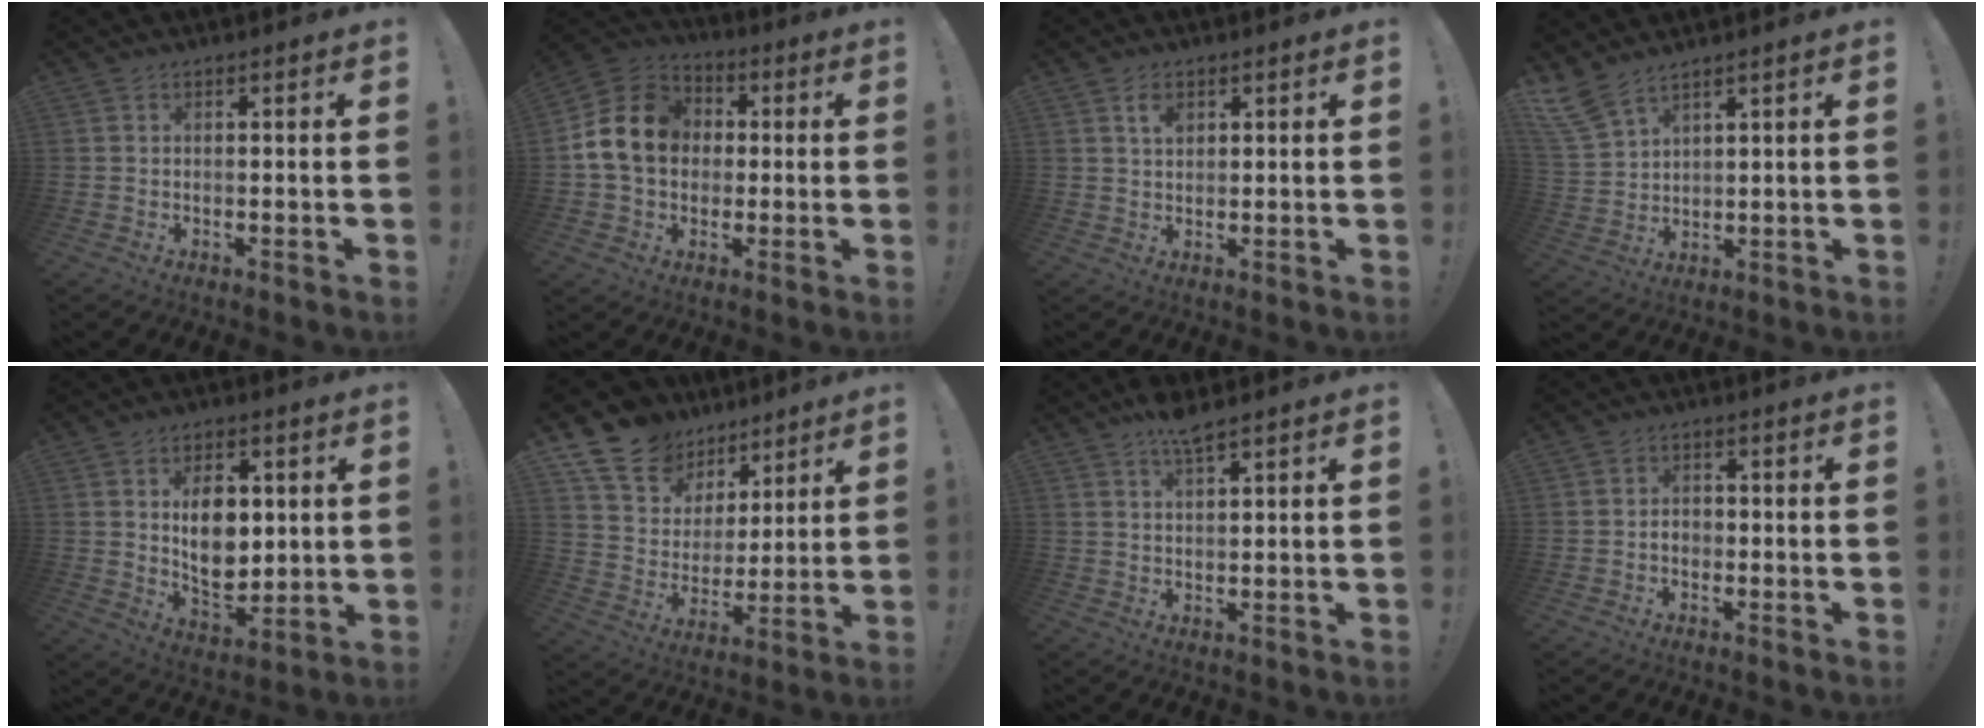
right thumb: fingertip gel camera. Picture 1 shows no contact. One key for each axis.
{"total": 15.5, "fx": 1.6, "fy": 12.6, "fz": 8.9, "tx": -0.146, "ty": 0.012, "tz": 0.036}
{"total": 3.6, "fx": 1.7, "fy": 2.1, "fz": 2.4, "tx": -0.030, "ty": -0.005, "tz": 0.026}
{"total": 7.2, "fx": 5.9, "fy": 2.5, "fz": 3.3, "tx": -0.072, "ty": -0.029, "tz": 0.118}
{"total": 11.8, "fx": 2.9, "fy": 8.4, "fz": 7.7, "tx": -0.107, "ty": -0.019, "tz": 0.053}
{"total": 14.9, "fx": 10.3, "fy": 10.1, "fz": 3.8, "tx": -0.070, "ty": -0.072, "tz": 0.206}
{"total": 5.1, "fx": 3.9, "fy": 0.9, "fz": 3.1, "tx": -0.054, "ty": -0.019, "tz": 0.066}
{"total": 2.3, "fx": -1.0, "fy": 1.6, "fz": 1.3, "tx": -0.022, "ty": 0.006, "tz": -0.019}